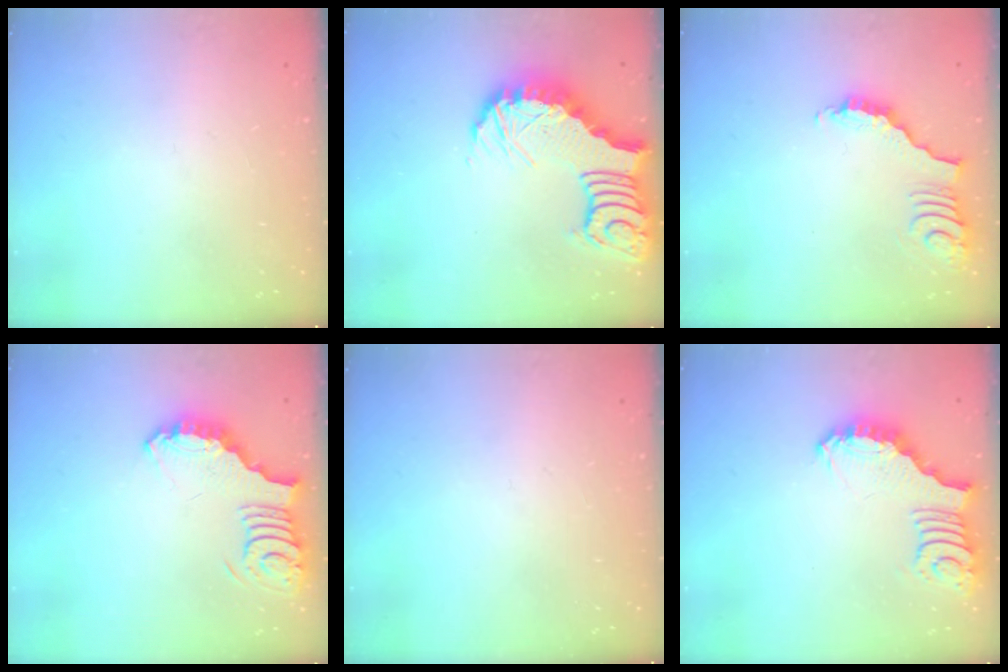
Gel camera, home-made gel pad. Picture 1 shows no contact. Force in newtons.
{"total": 7.6, "press": 7.5, "slide": 1.2}
{"total": 3.6, "press": 3.6, "slide": 0.6}
{"total": 3.6, "press": 3.5, "slide": 0.6}
{"total": 0.0}
{"total": 3.3, "press": 3.3, "slide": 0.8}